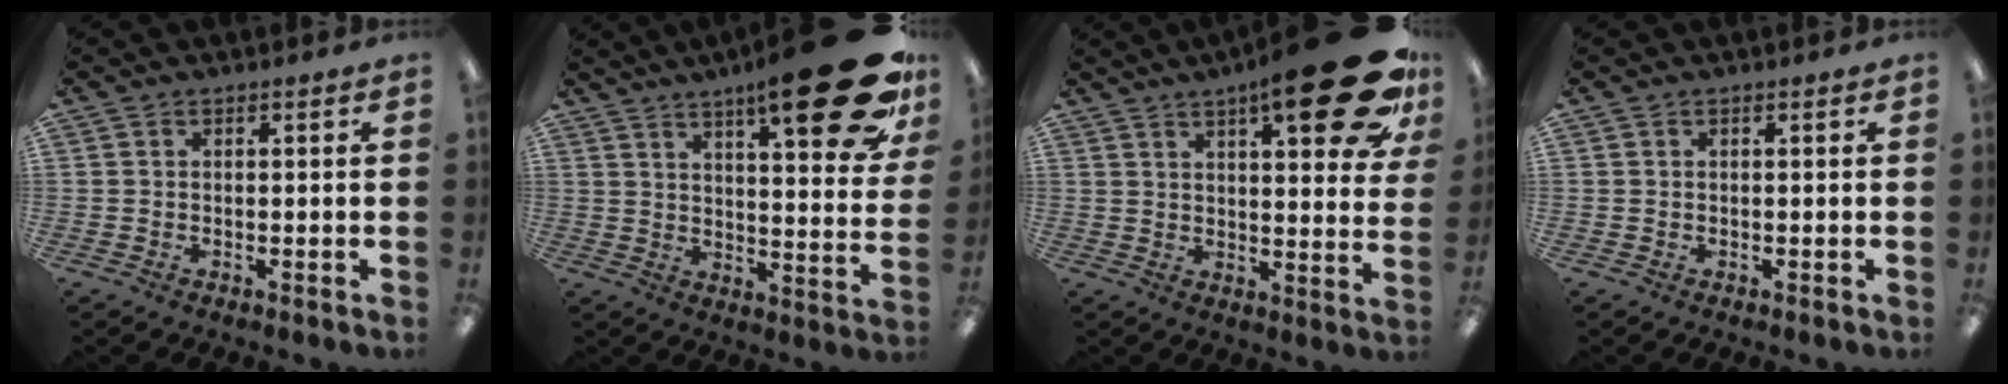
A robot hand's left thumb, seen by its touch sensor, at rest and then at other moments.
{"total": 22.2, "force": [13.3, 5.6, 16.9], "torque": [-0.234, -0.082, 0.205]}
{"total": 20.9, "force": [11.3, 5.7, 16.6], "torque": [-0.220, -0.064, 0.170]}
{"total": 0.0}